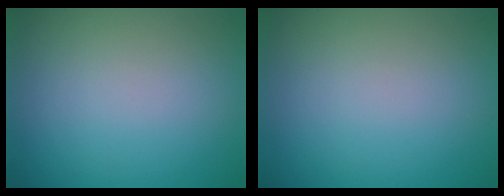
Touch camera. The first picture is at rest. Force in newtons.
{"total": 0.0}